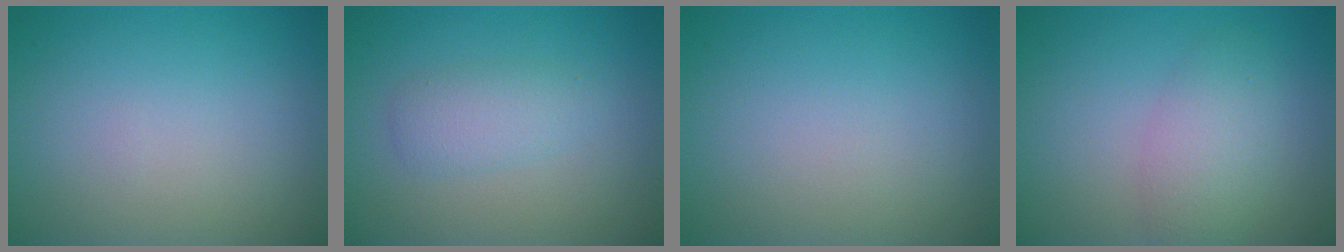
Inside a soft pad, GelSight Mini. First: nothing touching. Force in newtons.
{"total": 2.3, "press": 2.3, "slide": 0.1}
{"total": 0.0}
{"total": 3.4, "press": 3.4, "slide": 0.0}